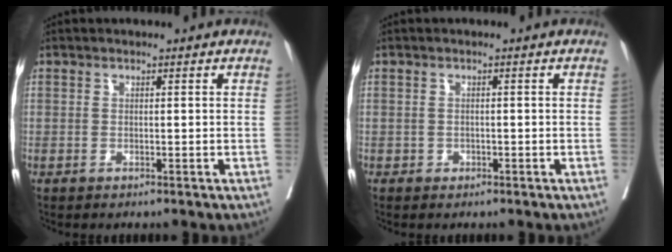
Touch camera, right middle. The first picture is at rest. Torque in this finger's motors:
{"motor_torque": [-0.06, -0.04, -0.03, -0.01]}